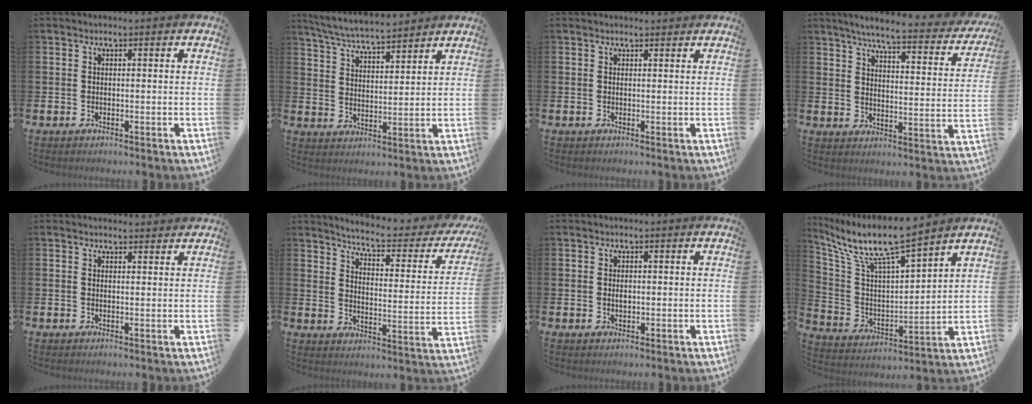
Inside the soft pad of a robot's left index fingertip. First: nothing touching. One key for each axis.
{"total": 6.1, "fx": 5.9, "fy": 0.5, "fz": 1.5, "tx": -0.052, "ty": -0.031, "tz": 0.104}
{"total": 0.7, "fx": 0.7, "fy": 0.1, "fz": 0.2, "tx": 0.007, "ty": -0.003, "tz": 0.010}
{"total": 5.7, "fx": 5.1, "fy": 0.4, "fz": 2.5, "tx": -0.064, "ty": -0.039, "tz": 0.078}
{"total": 1.4, "fx": 1.4, "fy": 0.2, "fz": 0.0, "tx": 0.008, "ty": -0.007, "tz": 0.023}
{"total": 5.5, "fx": 4.9, "fy": 0.6, "fz": 2.4, "tx": -0.064, "ty": -0.040, "tz": 0.073}
{"total": 0.8, "fx": 0.1, "fy": 0.5, "fz": 0.6, "tx": -0.011, "ty": 0.002, "tz": 0.001}
{"total": 9.6, "fx": 8.4, "fy": 1.0, "fz": 4.5, "tx": -0.129, "ty": -0.055, "tz": 0.138}